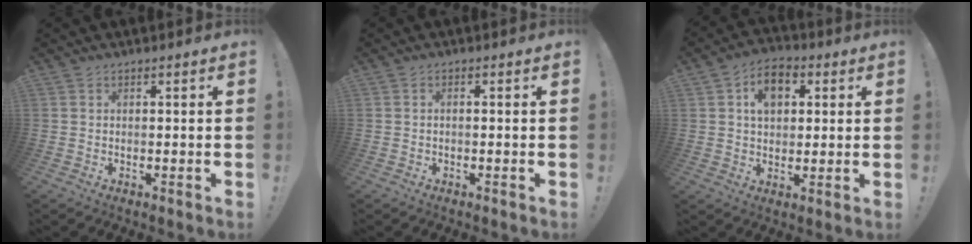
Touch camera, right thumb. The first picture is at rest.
{"total": 0.9, "force": [-0.7, 0.0, 0.6], "torque": [-0.013, 0.002, -0.012]}
{"total": 9.0, "force": [2.8, 6.5, 5.5], "torque": [-0.076, 0.003, 0.051]}